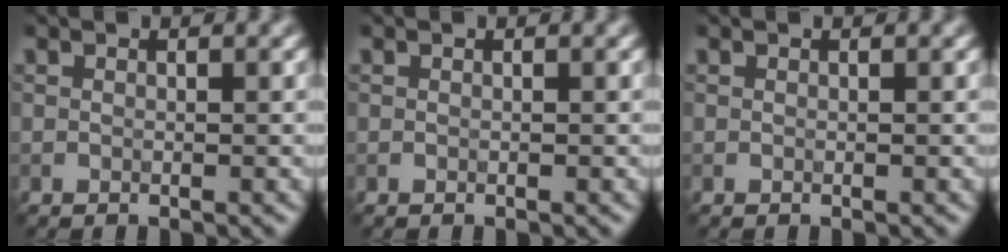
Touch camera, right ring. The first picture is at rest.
{"total": 0.0}
{"total": 0.0}